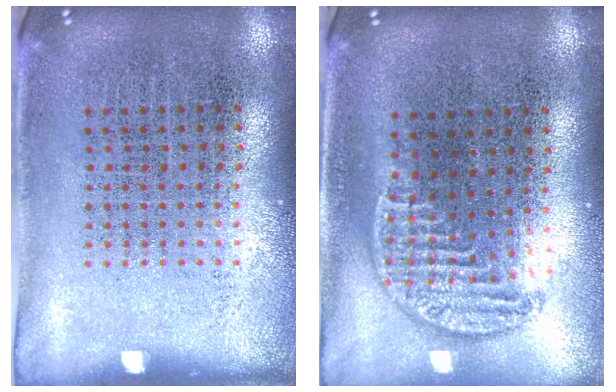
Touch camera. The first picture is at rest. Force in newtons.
{"total": 1.2, "press": 1.0, "slide": 0.6}